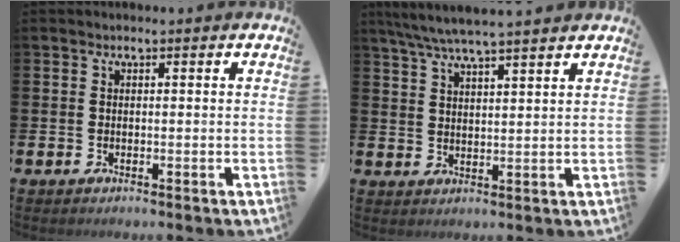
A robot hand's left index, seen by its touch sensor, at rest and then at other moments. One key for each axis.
{"total": 5.5, "fx": 5.1, "fy": 0.0, "fz": 2.1, "tx": -0.059, "ty": -0.018, "tz": 0.093}